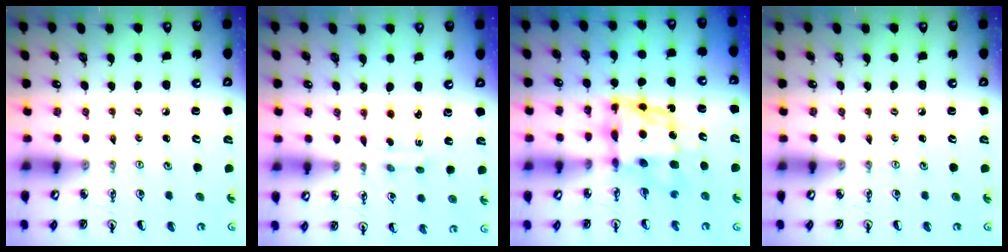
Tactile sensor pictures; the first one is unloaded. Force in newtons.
{"total": 2.1, "press": 2.0, "slide": 0.6}
{"total": 9.6, "press": 9.5, "slide": 1.2}
{"total": 0.0}